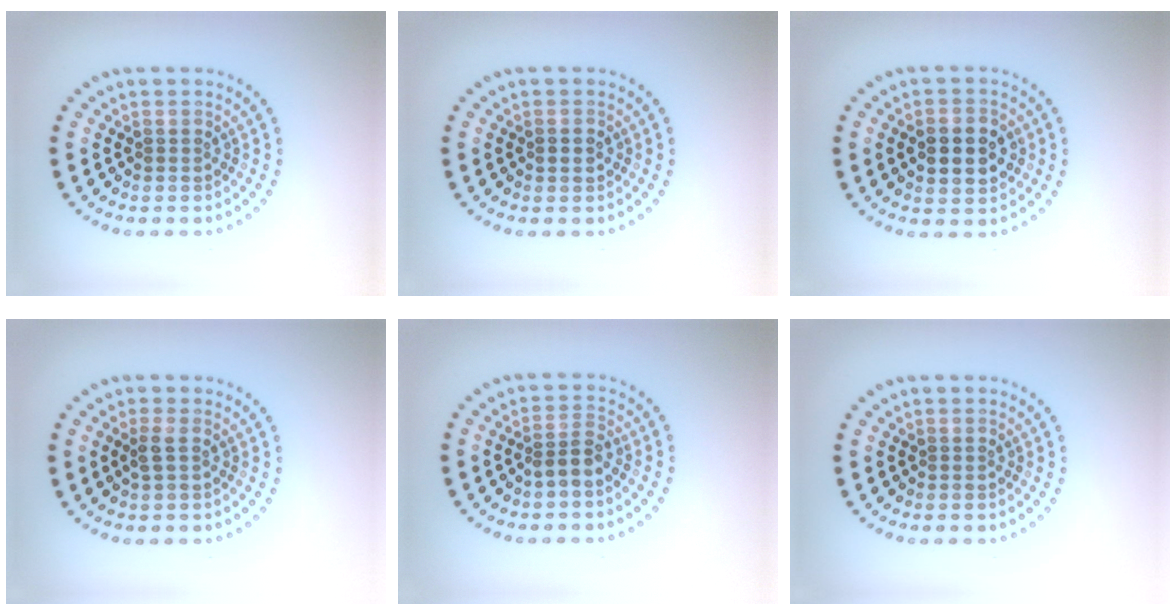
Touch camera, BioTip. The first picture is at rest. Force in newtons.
{"total": 1.2, "press": 1.2, "slide": 0.1}
{"total": 4.9, "press": 4.9, "slide": 0.2}
{"total": 1.0, "press": 0.9, "slide": 0.4}
{"total": 1.9, "press": 1.6, "slide": 1.0}
{"total": 0.0}